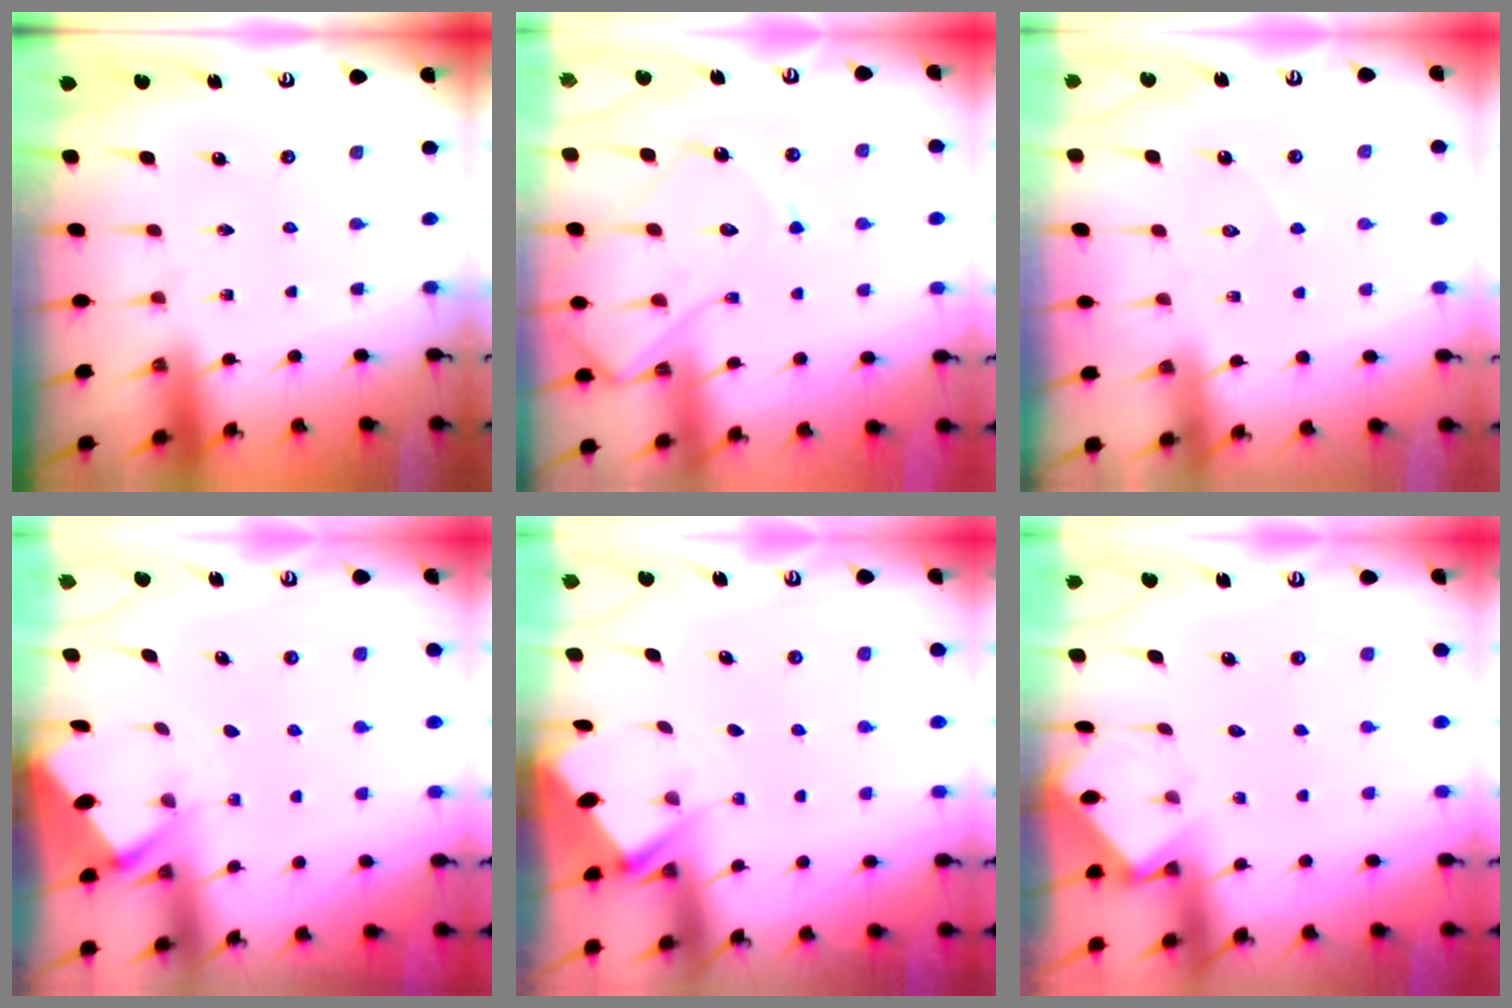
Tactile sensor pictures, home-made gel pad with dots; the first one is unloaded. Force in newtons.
{"total": 14.3, "press": 14.3, "slide": 1.4}
{"total": 4.4, "press": 4.3, "slide": 0.4}
{"total": 2.9, "press": 2.8, "slide": 0.3}
{"total": 3.0, "press": 3.0, "slide": 0.4}
{"total": 3.1, "press": 3.0, "slide": 0.3}